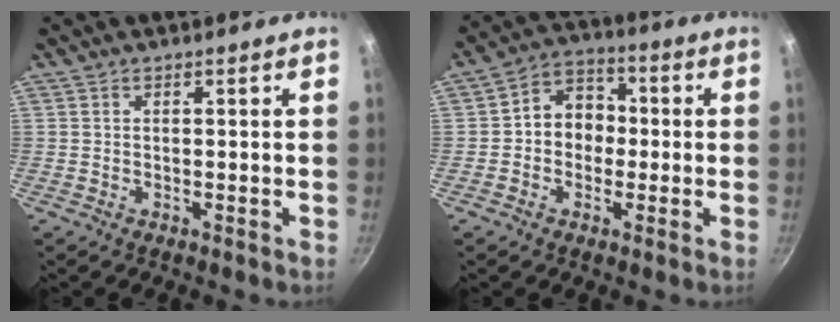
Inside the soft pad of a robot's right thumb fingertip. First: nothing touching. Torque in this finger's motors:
{"motor_torque": [-0.04, 0.27, 0.09, 0.05, 0.05]}